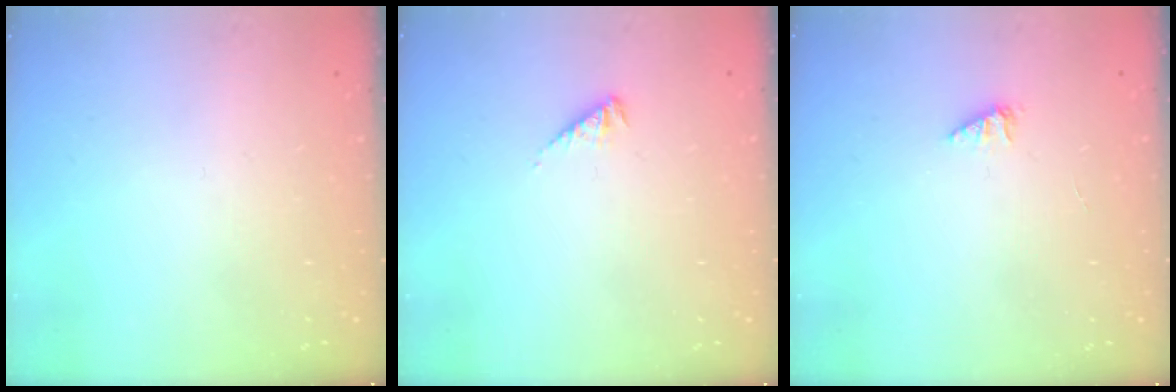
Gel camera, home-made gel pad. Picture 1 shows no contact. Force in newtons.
{"total": 2.3, "press": 2.3, "slide": 0.5}
{"total": 1.4, "press": 1.4, "slide": 0.3}